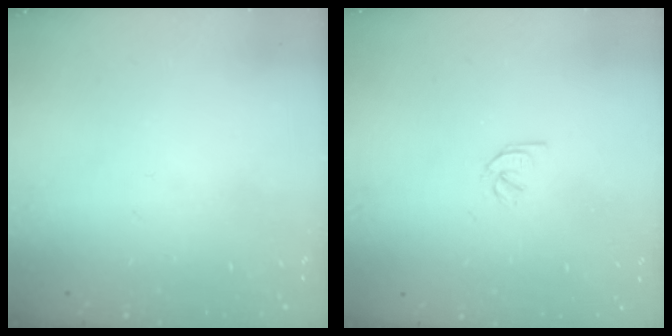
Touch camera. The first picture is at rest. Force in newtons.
{"total": 2.0, "press": 2.0, "slide": 0.3}